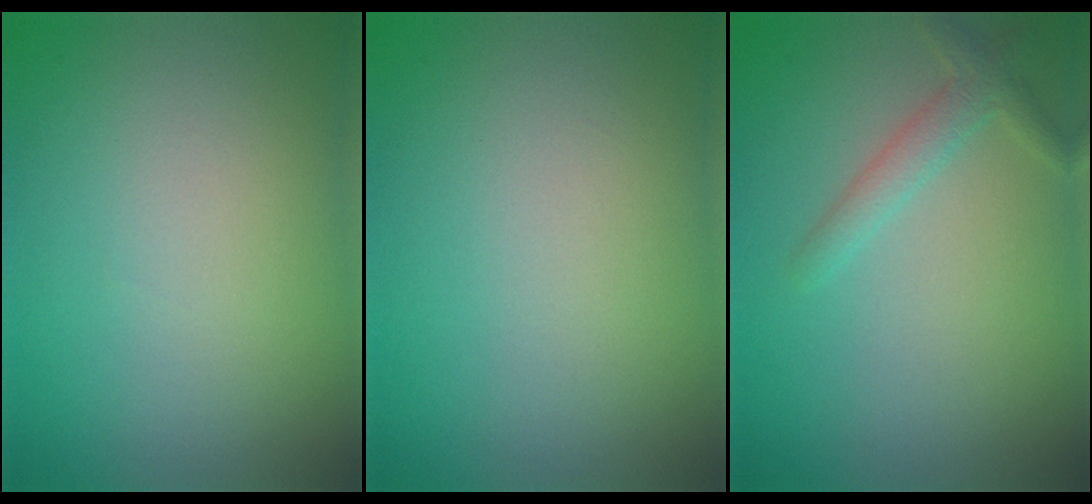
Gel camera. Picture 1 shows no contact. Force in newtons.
{"total": 0.0}
{"total": 2.0, "press": 2.0, "slide": 0.1}